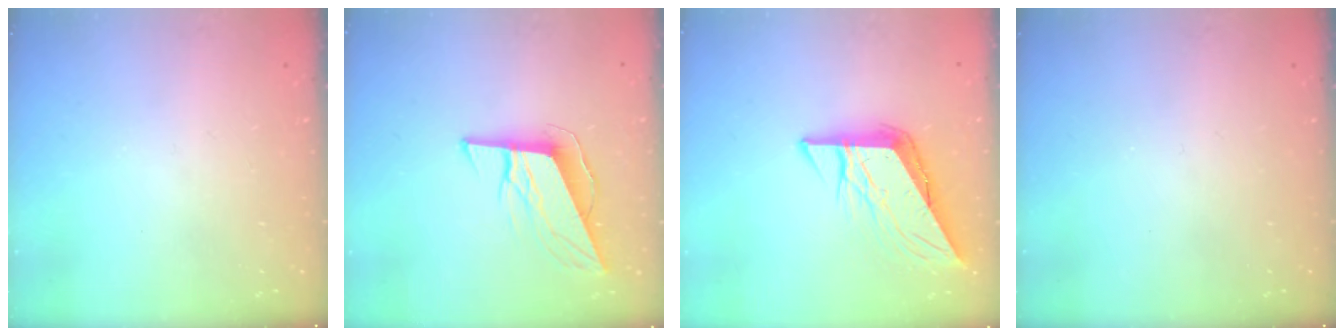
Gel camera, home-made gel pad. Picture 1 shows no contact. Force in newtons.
{"total": 9.9, "press": 9.5, "slide": 2.7}
{"total": 8.9, "press": 8.9, "slide": 0.9}
{"total": 0.0}